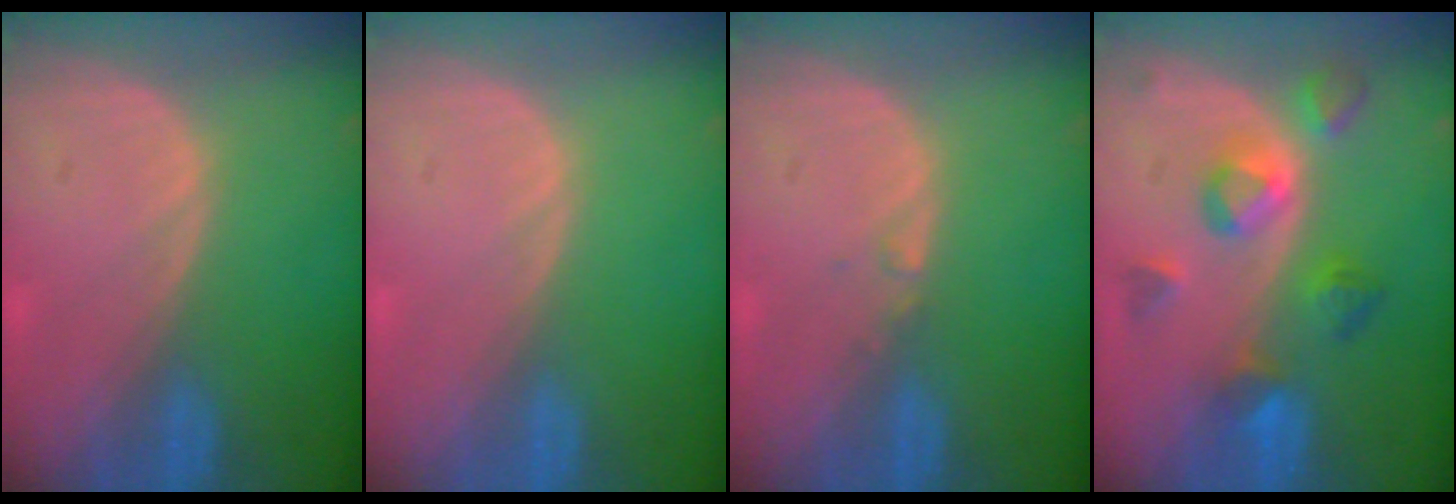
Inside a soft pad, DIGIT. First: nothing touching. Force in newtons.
{"total": 0.0}
{"total": 0.6, "press": 0.6, "slide": 0.2}
{"total": 7.5, "press": 7.1, "slide": 2.6}